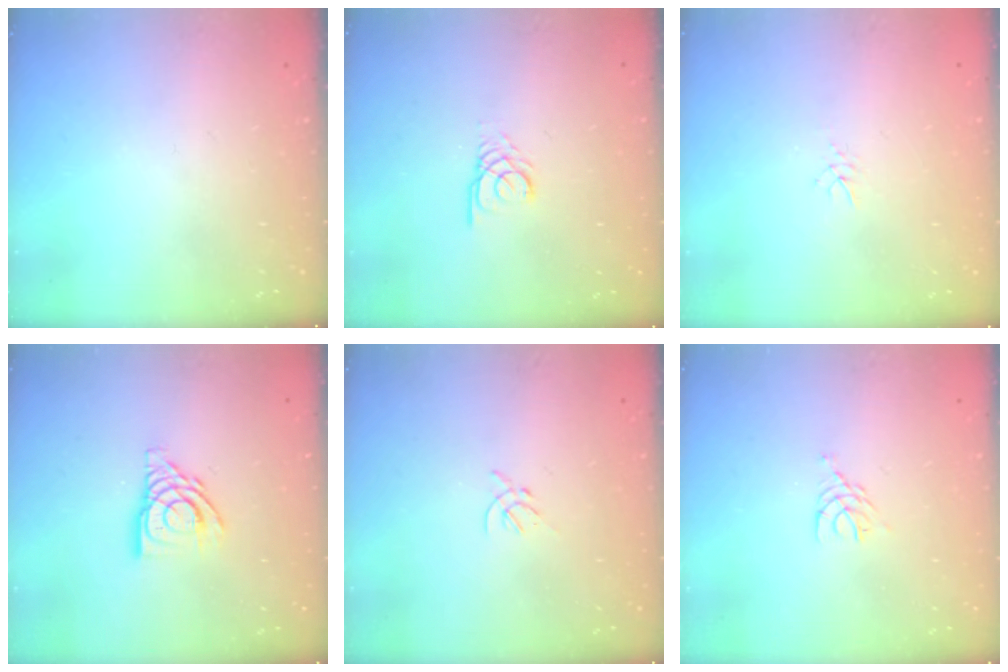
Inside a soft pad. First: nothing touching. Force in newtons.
{"total": 2.7, "press": 2.7, "slide": 0.3}
{"total": 3.1, "press": 3.0, "slide": 0.5}
{"total": 11.8, "press": 11.7, "slide": 1.1}
{"total": 1.2, "press": 1.1, "slide": 0.5}
{"total": 3.3, "press": 3.3, "slide": 0.5}